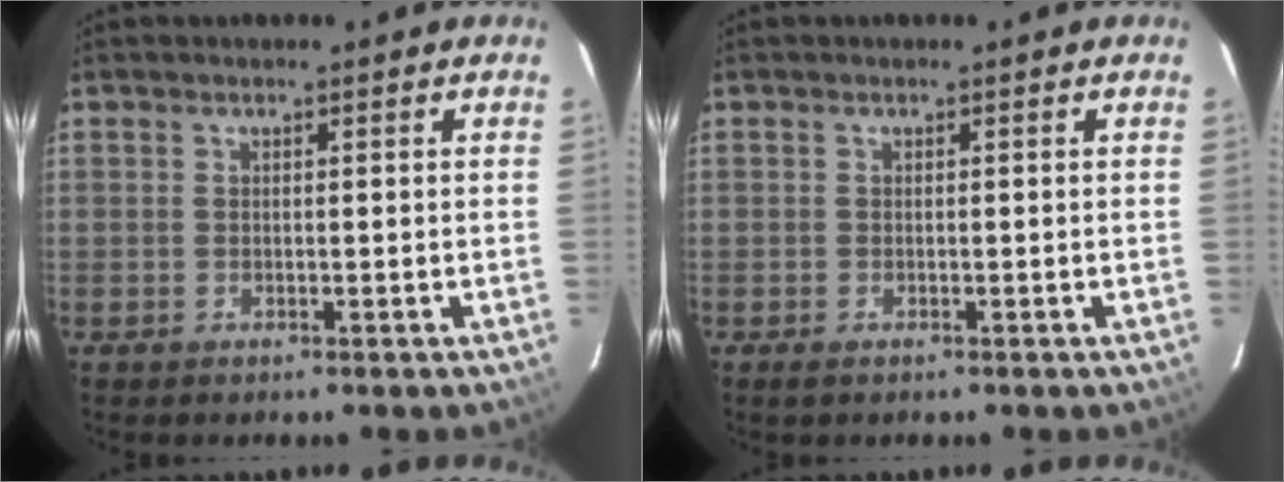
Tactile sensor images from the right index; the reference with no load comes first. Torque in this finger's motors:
{"motor_torque": [0.12, -0.02, 0.07, 0.01]}